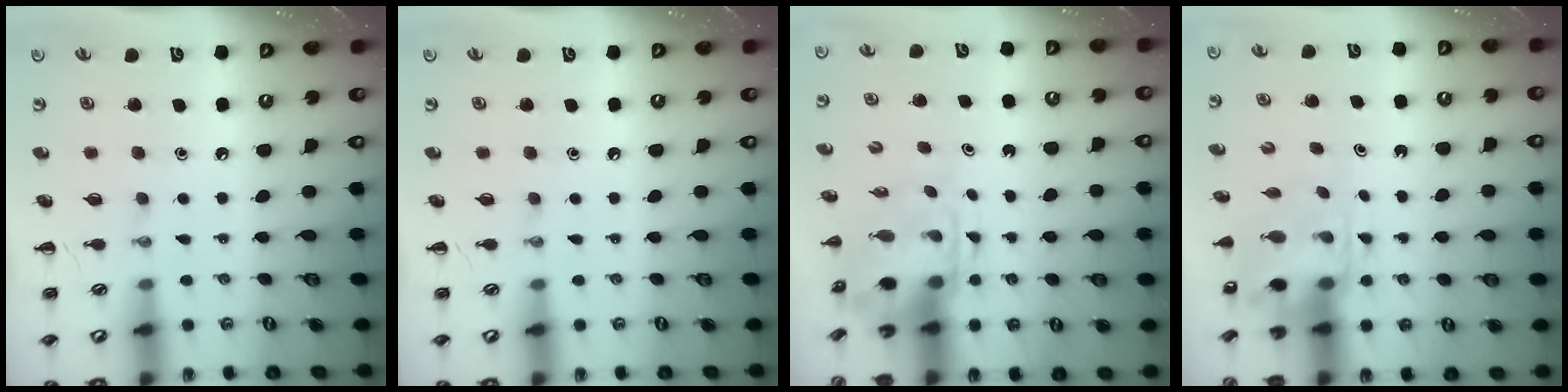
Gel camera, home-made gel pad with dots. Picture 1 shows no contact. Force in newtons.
{"total": 0.0}
{"total": 3.9, "press": 3.8, "slide": 0.7}
{"total": 5.0, "press": 4.9, "slide": 0.8}